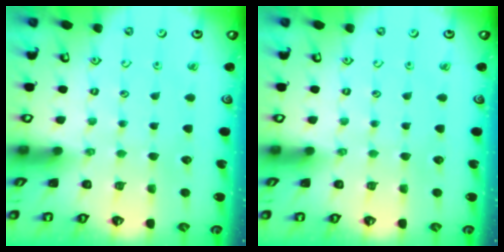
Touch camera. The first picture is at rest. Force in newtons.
{"total": 0.0}